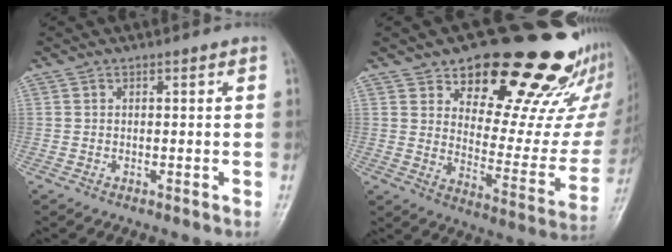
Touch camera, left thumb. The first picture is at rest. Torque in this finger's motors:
{"motor_torque": [0.56, 0.48, 1.39, -1.38, 0.11]}